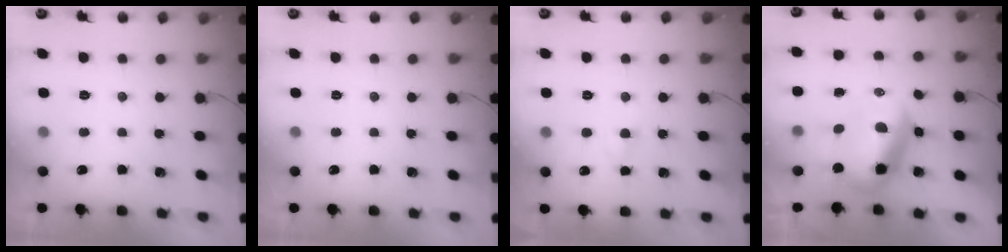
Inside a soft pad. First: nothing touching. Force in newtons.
{"total": 0.0}
{"total": 2.7, "press": 2.5, "slide": 0.9}
{"total": 9.6, "press": 9.2, "slide": 2.5}